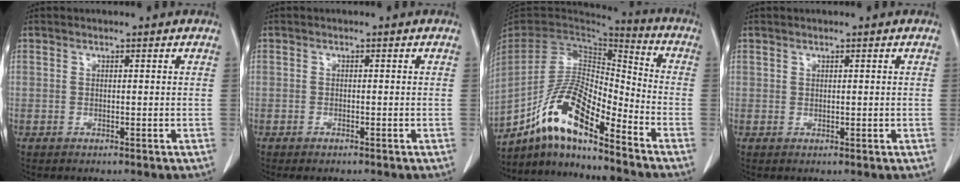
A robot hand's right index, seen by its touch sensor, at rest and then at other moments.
{"total": 1.3, "force": [-1.1, 0.3, 0.7], "torque": [-0.012, -0.002, -0.015]}
{"total": 15.1, "force": [-10.2, 3.3, 10.6], "torque": [-0.209, 0.013, -0.187]}
{"total": 0.0}